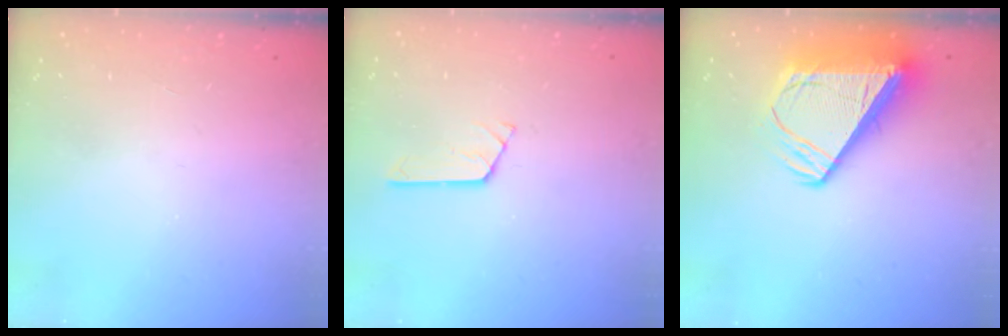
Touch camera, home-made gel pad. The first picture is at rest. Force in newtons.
{"total": 2.9, "press": 2.9, "slide": 0.1}
{"total": 14.3, "press": 14.2, "slide": 1.5}